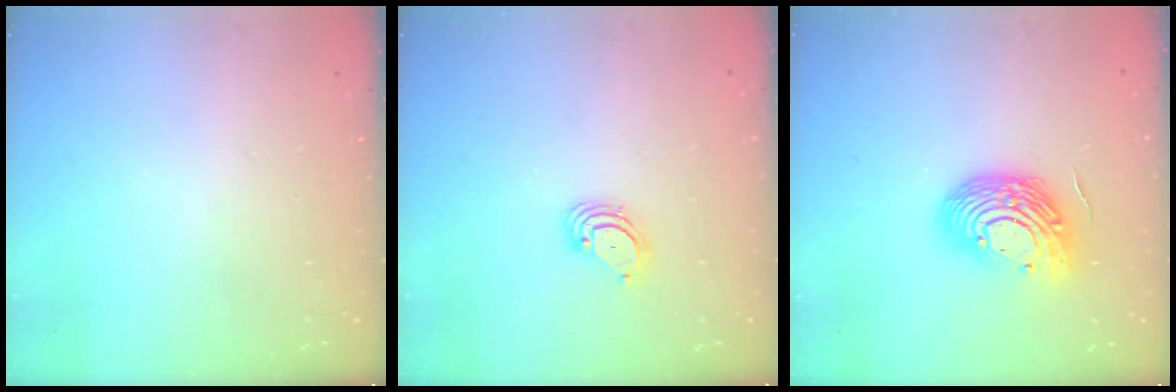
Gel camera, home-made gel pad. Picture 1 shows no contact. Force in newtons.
{"total": 3.6, "press": 3.6, "slide": 0.3}
{"total": 15.4, "press": 15.3, "slide": 1.4}